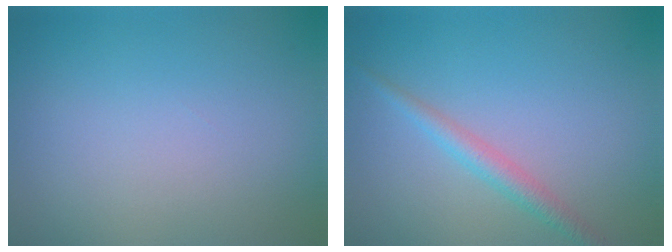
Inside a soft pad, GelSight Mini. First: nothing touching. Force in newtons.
{"total": 2.0, "press": 2.0, "slide": 0.1}